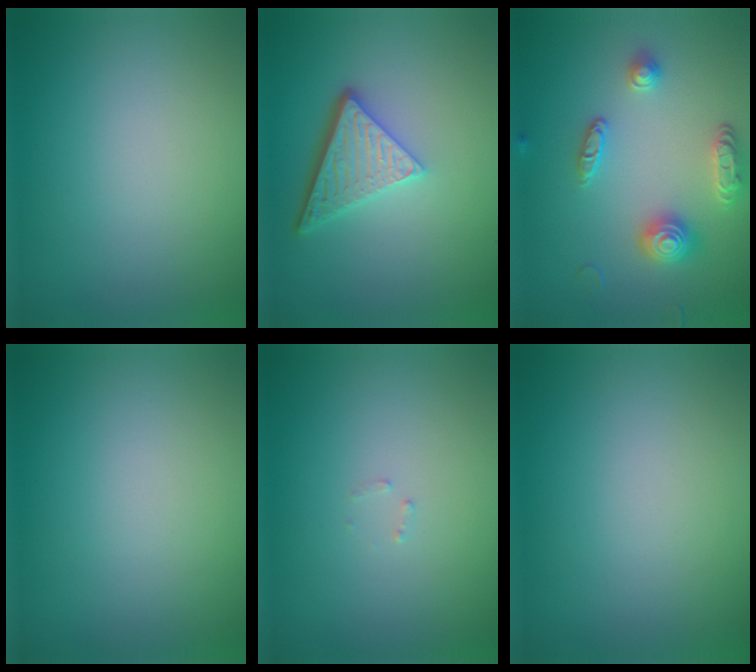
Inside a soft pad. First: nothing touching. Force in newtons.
{"total": 4.9, "press": 3.5, "slide": 3.4}
{"total": 3.4, "press": 3.4, "slide": 0.3}
{"total": 0.0}
{"total": 0.6, "press": 0.6, "slide": 0.1}
{"total": 0.0}